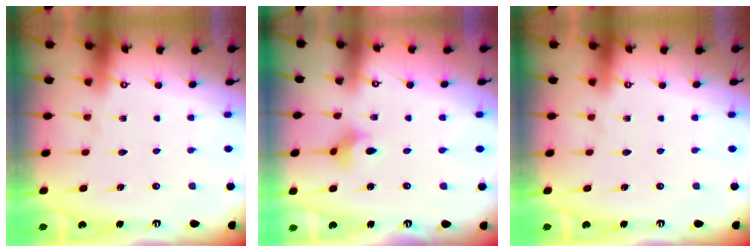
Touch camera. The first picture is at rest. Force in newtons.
{"total": 2.8, "press": 2.8, "slide": 0.1}
{"total": 0.0}